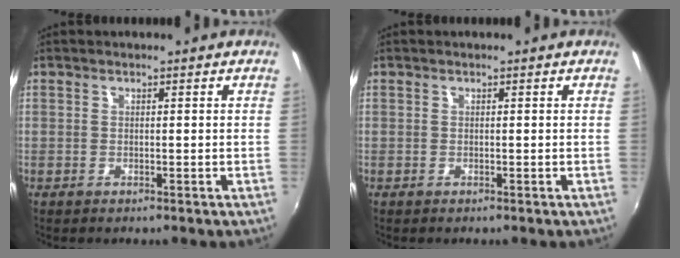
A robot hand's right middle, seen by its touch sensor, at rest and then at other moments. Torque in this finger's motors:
{"motor_torque": [0.35, -0.09, 0.05, 0.01]}